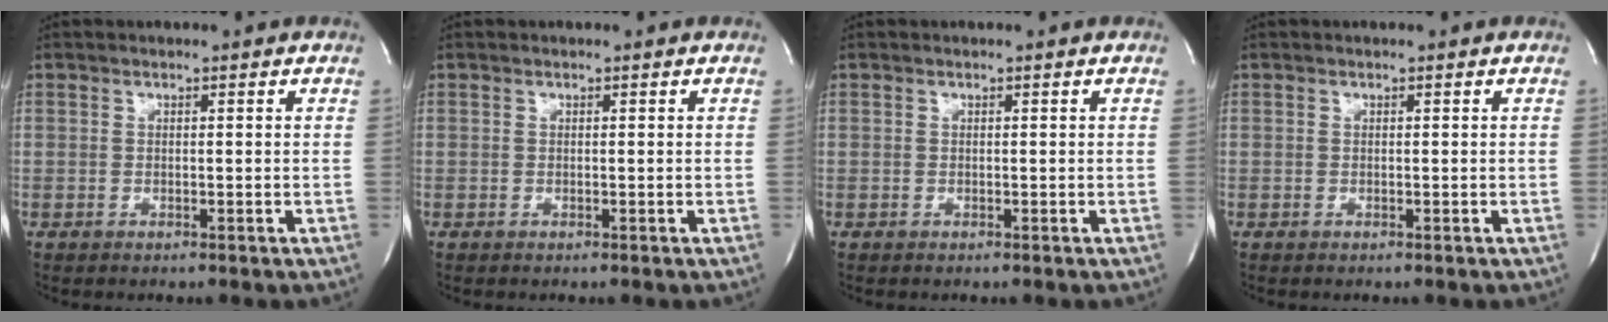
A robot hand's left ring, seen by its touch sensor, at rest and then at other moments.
{"total": 0.0}
{"total": 0.0}
{"total": 0.0}